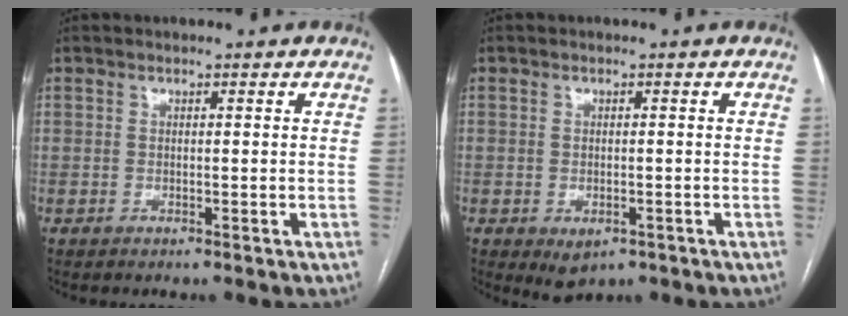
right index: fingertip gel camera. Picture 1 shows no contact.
{"total": 3.2, "force": [-1.4, 2.0, 2.0], "torque": [-0.029, -0.003, -0.004]}